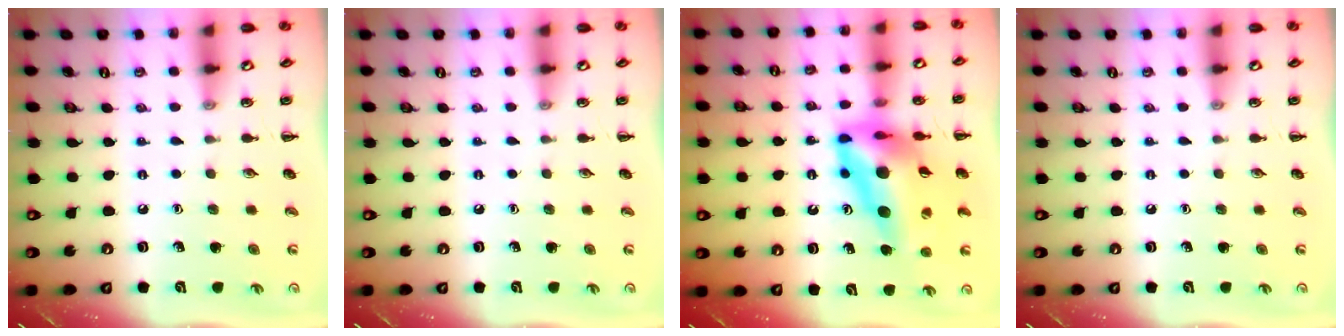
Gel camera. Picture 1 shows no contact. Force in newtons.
{"total": 0.0}
{"total": 18.9, "press": 18.0, "slide": 5.8}
{"total": 0.0}